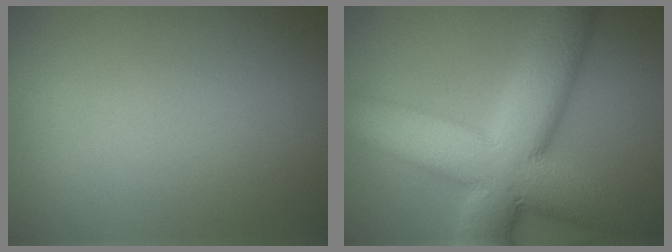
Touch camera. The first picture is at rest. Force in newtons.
{"total": 15.0, "press": 14.9, "slide": 1.2}